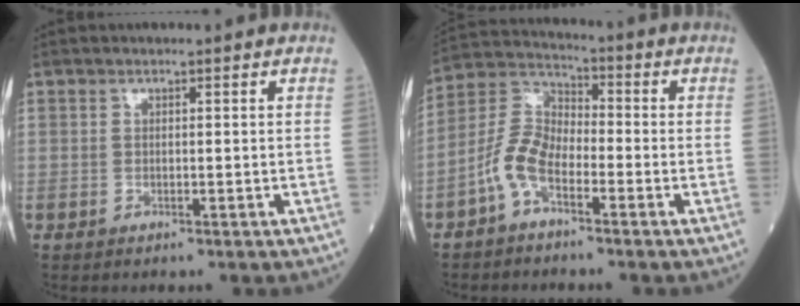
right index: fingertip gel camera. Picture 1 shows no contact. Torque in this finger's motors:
{"motor_torque": [0.24, -0.16, 0.19, 0.09]}